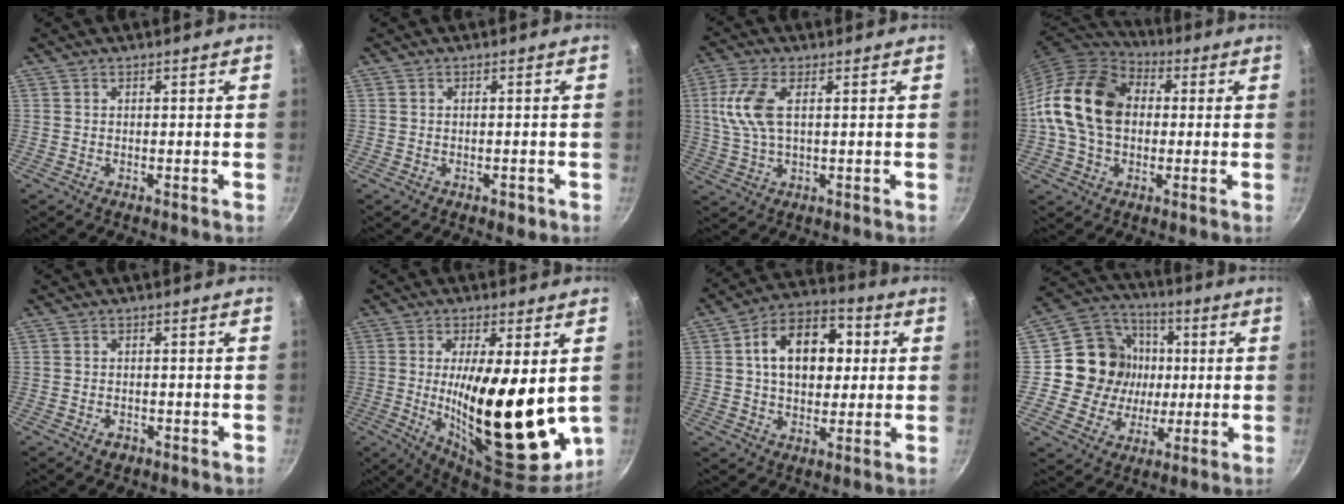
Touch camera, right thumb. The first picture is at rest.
{"total": 1.7, "force": [-0.8, 1.1, 1.1], "torque": [-0.014, 0.004, -0.007]}
{"total": 8.5, "force": [1.6, 3.8, 7.4], "torque": [-0.165, 0.008, 0.031]}
{"total": 18.3, "force": [0.9, 13.3, 12.6], "torque": [-0.216, 0.029, 0.003]}
{"total": 2.0, "force": [-1.1, 1.4, 1.0], "torque": [-0.014, 0.010, -0.012]}
{"total": 22.0, "force": [0.5, 8.0, 20.5], "torque": [-0.304, -0.033, 0.017]}
{"total": 15.7, "force": [2.8, 10.7, 11.1], "torque": [-0.135, 0.020, 0.031]}
{"total": 16.4, "force": [0.9, 15.2, 6.1], "torque": [-0.079, 0.022, 0.011]}